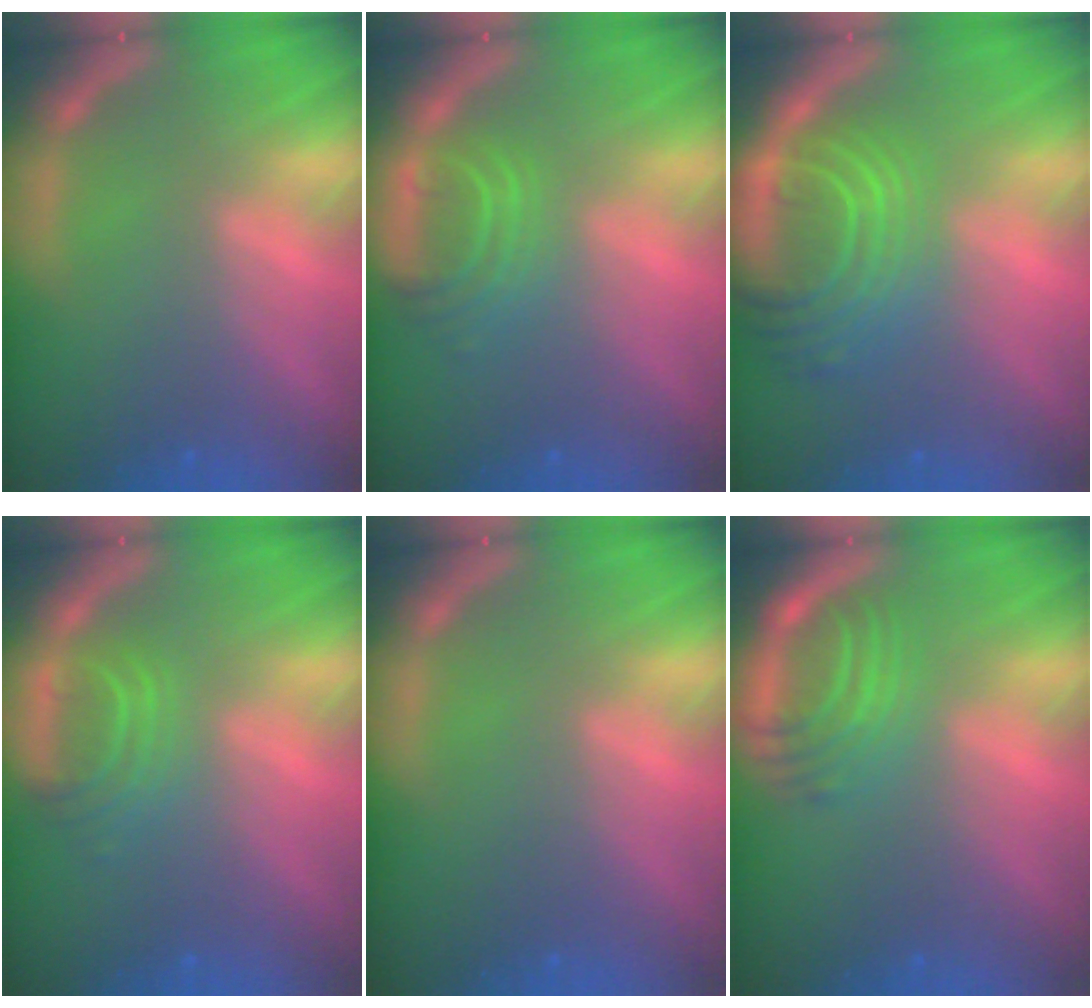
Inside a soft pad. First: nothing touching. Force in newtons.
{"total": 4.0}
{"total": 9.5}
{"total": 3.5}
{"total": 0.0}
{"total": 5.0}